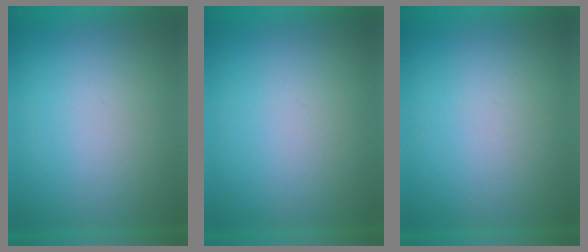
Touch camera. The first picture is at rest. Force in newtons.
{"total": 1.3}
{"total": 1.2}